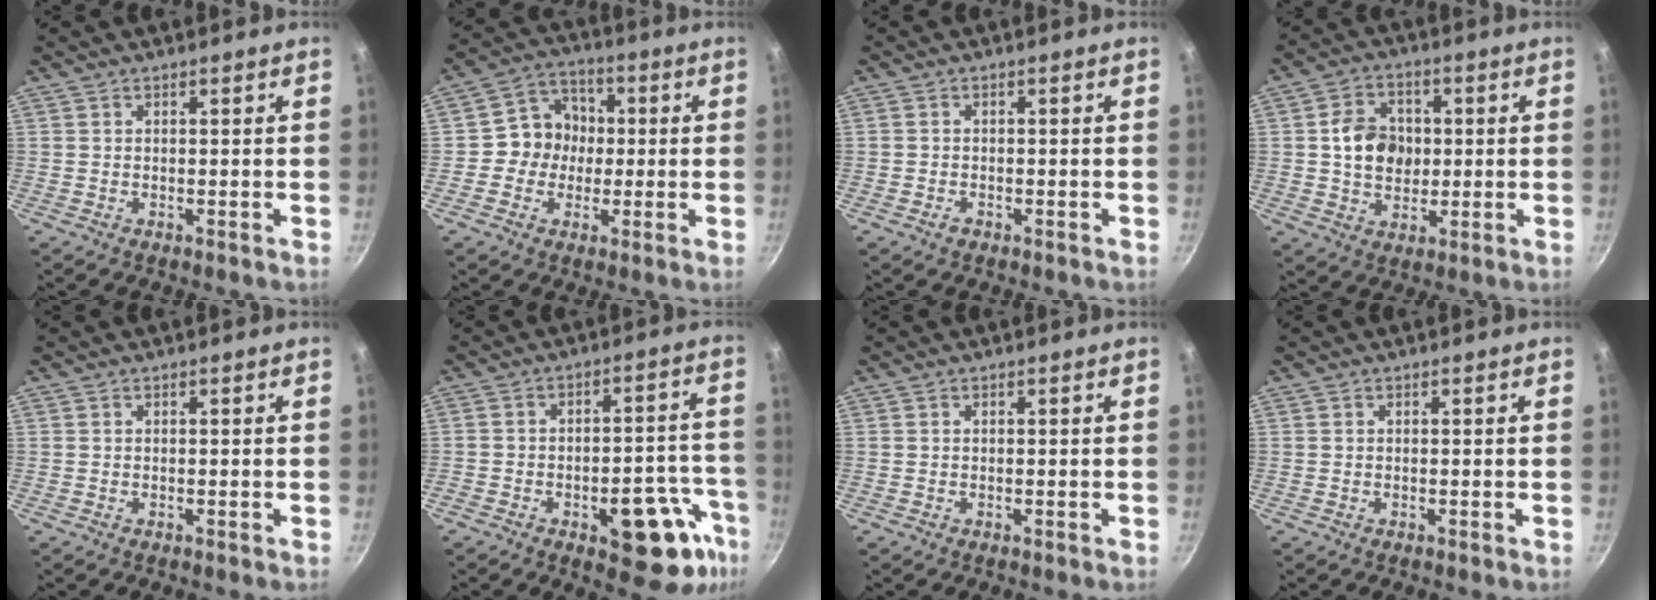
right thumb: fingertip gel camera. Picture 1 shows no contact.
{"total": 3.7, "force": [-0.4, 3.4, 1.2], "torque": [0.008, 0.011, -0.014]}
{"total": 1.5, "force": [-0.9, 1.0, 0.6], "torque": [-0.012, 0.005, -0.016]}
{"total": 8.5, "force": [1.1, 6.8, 5.0], "torque": [-0.056, -0.001, 0.019]}
{"total": 0.0}
{"total": 16.2, "force": [-7.6, 7.5, 12.1], "torque": [-0.090, 0.045, -0.095]}
{"total": 0.0}
{"total": 0.0}